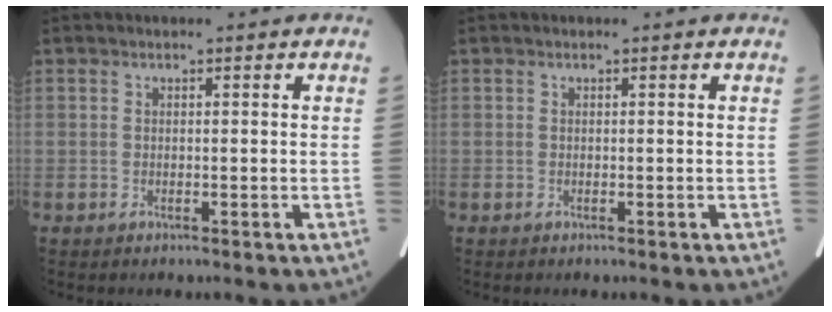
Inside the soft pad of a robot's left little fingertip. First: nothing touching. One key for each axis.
{"total": 0.0}